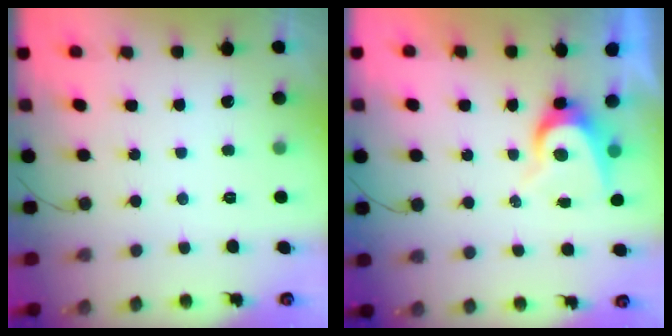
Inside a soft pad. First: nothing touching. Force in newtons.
{"total": 6.4, "press": 6.4, "slide": 0.5}